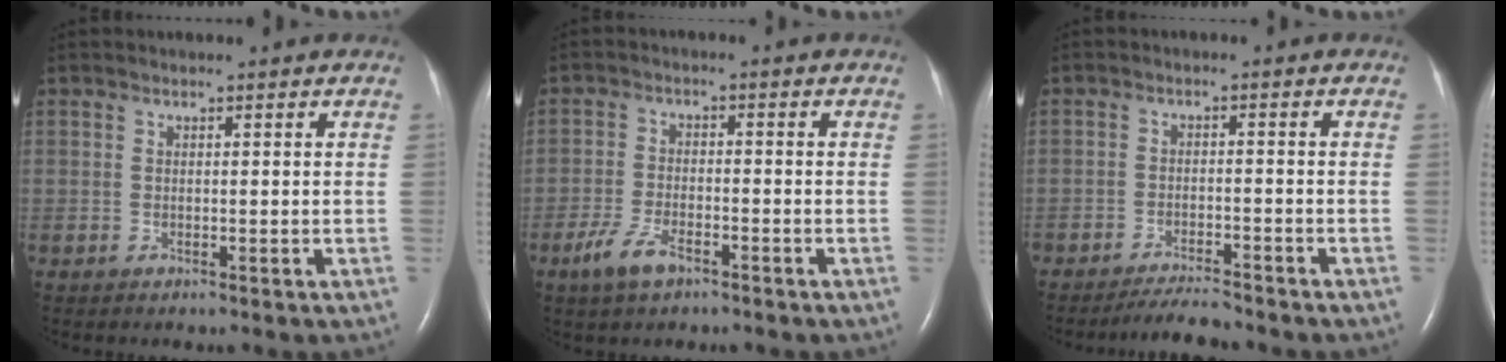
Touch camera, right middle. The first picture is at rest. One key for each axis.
{"total": 5.1, "fx": -3.3, "fy": 1.8, "fz": 3.4, "tx": -0.080, "ty": -0.005, "tz": -0.061}
{"total": 4.3, "fx": -4.2, "fy": 0.0, "fz": 1.1, "tx": -0.022, "ty": -0.017, "tz": -0.071}